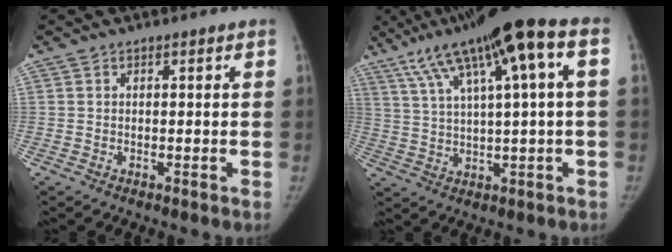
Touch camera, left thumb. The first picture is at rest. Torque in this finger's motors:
{"motor_torque": [0.07, 0.71, 1.35, -1.43, 0.48]}